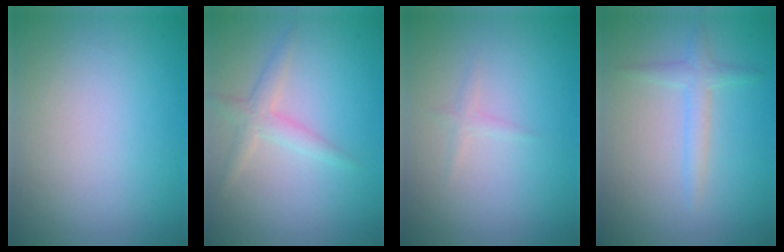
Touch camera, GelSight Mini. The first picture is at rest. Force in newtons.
{"total": 2.2, "press": 2.1, "slide": 0.1}
{"total": 0.8, "press": 0.8, "slide": 0.0}
{"total": 1.8, "press": 1.8, "slide": 0.0}